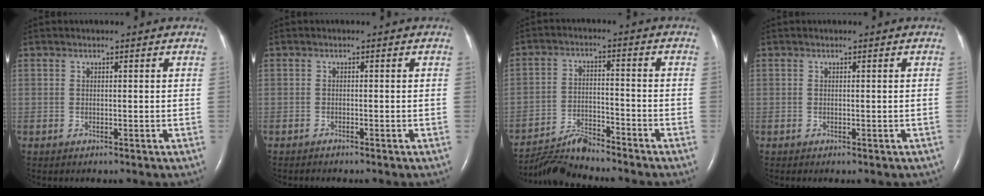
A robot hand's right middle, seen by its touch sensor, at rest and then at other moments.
{"total": 0.6, "force": [-0.5, 0.0, 0.2], "torque": [-0.009, -0.002, -0.010]}
{"total": 6.6, "force": [-6.5, -0.5, 0.4], "torque": [-0.018, -0.008, -0.118]}
{"total": 0.9, "force": [-0.6, 0.5, 0.5], "torque": [-0.005, -0.002, -0.002]}